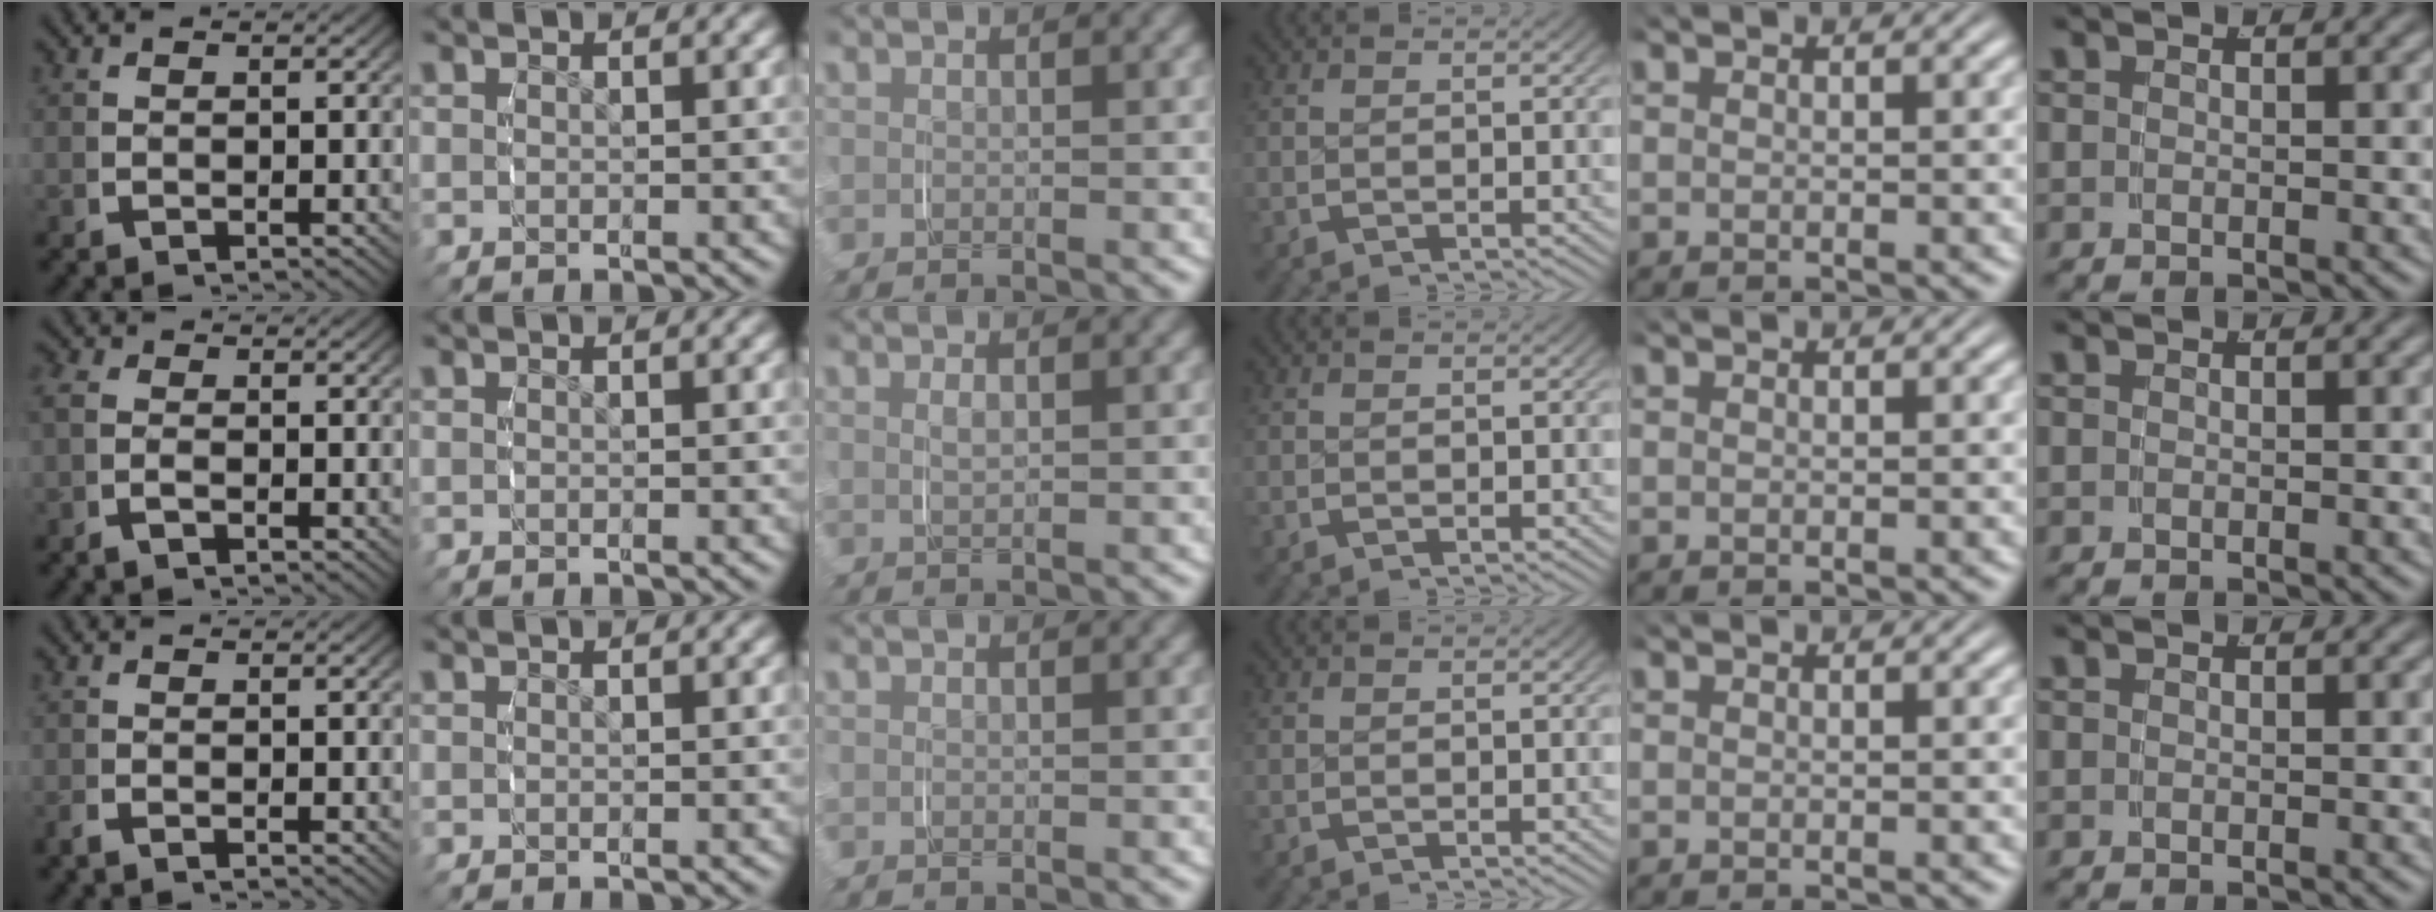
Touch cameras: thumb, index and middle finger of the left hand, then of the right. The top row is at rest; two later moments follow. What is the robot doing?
{"motion": "grasp_and_lifting", "object": "paper"}